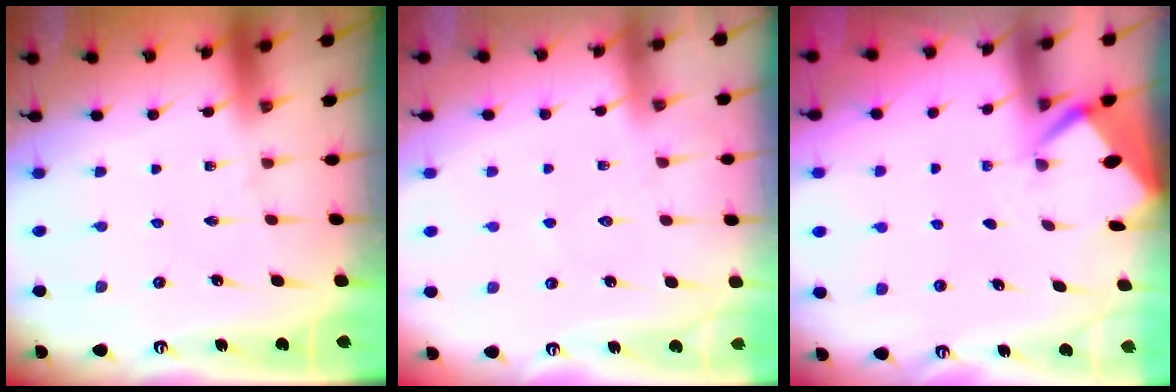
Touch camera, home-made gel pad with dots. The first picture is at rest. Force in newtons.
{"total": 5.9, "press": 5.8, "slide": 0.7}
{"total": 2.4, "press": 2.4, "slide": 0.3}